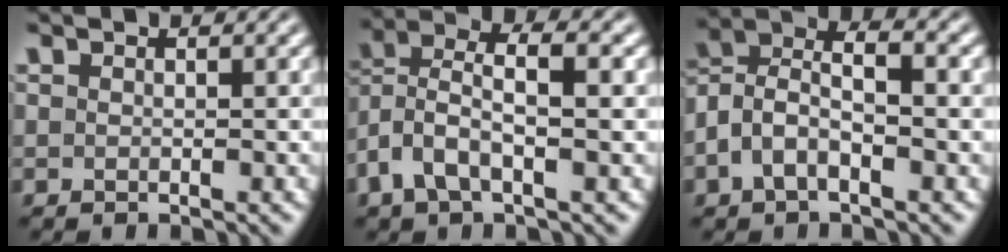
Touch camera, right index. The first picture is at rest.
{"total": 5.5, "force": [0.9, 3.5, 4.1], "torque": [-0.103, -0.014, 0.019]}
{"total": 7.2, "force": [0.9, 5.1, 5.0], "torque": [-0.110, -0.009, 0.010]}